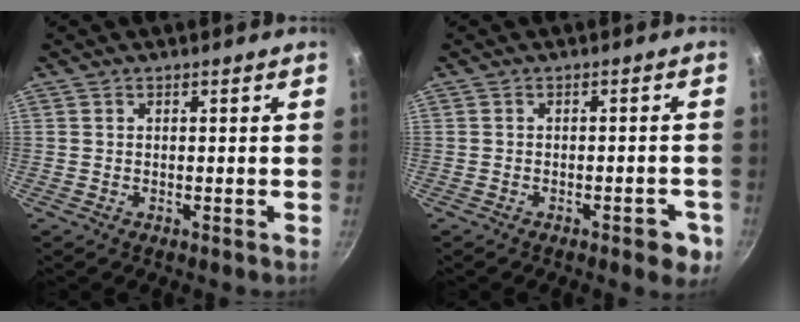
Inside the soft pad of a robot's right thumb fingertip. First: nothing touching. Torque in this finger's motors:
{"motor_torque": [0.66, 0.90, -0.14, 0.09, 0.06]}